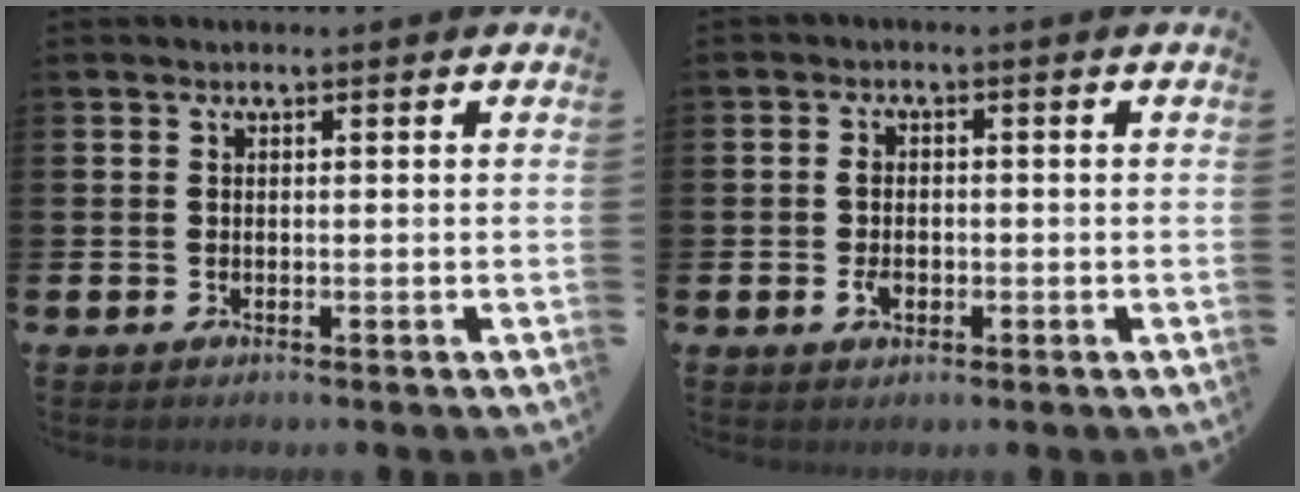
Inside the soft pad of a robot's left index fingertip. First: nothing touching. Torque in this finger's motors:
{"motor_torque": [0.97, 0.32, 0.40, 0.06]}